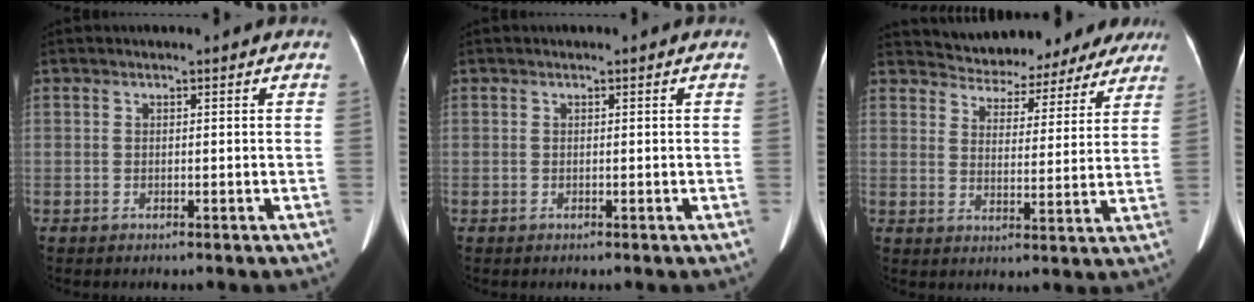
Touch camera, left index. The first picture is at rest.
{"total": 0.0}
{"total": 17.4, "force": [16.1, 5.9, 3.1], "torque": [-0.030, -0.007, 0.194]}